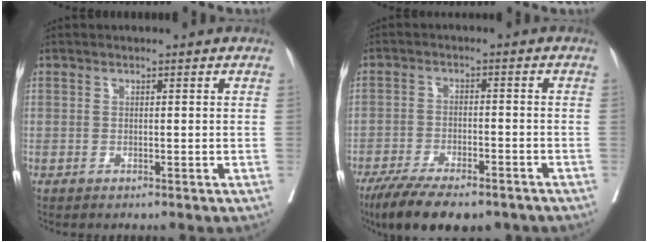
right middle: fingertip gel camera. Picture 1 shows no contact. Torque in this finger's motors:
{"motor_torque": [0.33, -0.27, 0.18, 0.10]}